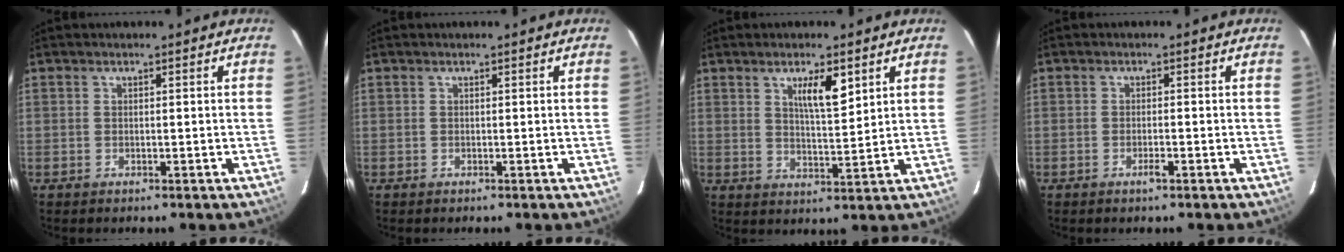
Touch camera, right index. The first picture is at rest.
{"total": 0.0}
{"total": 5.8, "force": [3.0, 1.1, 4.8], "torque": [-0.083, -0.003, 0.053]}
{"total": 1.4, "force": [-0.8, 0.1, 1.2], "torque": [-0.023, -0.001, -0.014]}